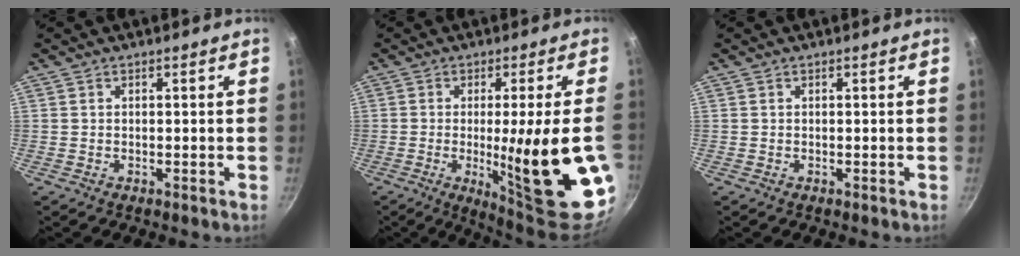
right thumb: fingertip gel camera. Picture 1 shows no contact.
{"total": 21.3, "force": [-4.0, 2.7, 20.8], "torque": [-0.272, -0.019, -0.039]}
{"total": 0.0}